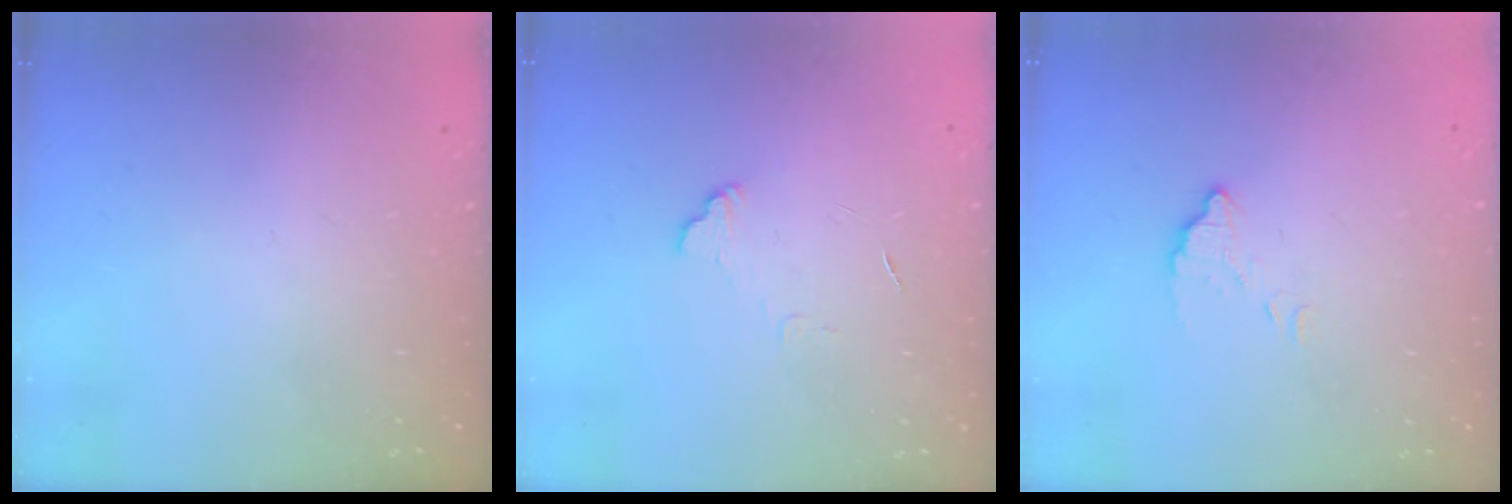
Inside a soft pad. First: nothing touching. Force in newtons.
{"total": 5.7, "press": 5.7, "slide": 0.5}
{"total": 3.1, "press": 3.1, "slide": 0.2}